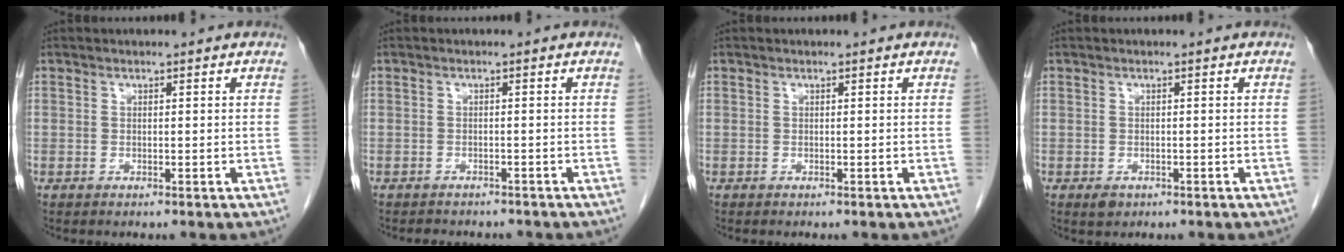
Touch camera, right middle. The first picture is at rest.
{"total": 4.2, "force": [-3.8, 1.5, 1.1], "torque": [-0.019, -0.003, -0.046]}
{"total": 0.0}
{"total": 1.4, "force": [-0.7, 0.9, 0.7], "torque": [-0.012, 0.001, -0.004]}